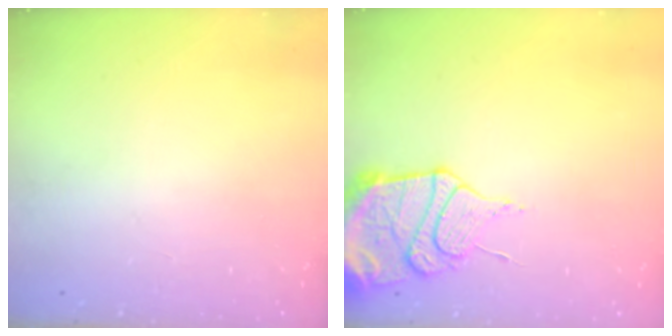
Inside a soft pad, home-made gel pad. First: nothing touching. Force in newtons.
{"total": 13.5, "press": 13.4, "slide": 1.0}